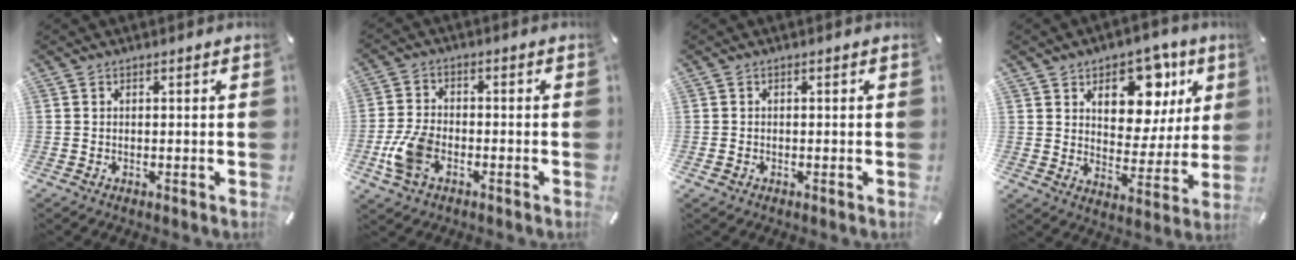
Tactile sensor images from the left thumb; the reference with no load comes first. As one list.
[{"total": 8.1, "force": [-3.0, 5.2, 5.4], "torque": [-0.122, 0.010, -0.055]}, {"total": 0.7, "force": [-0.3, 0.6, 0.3], "torque": [-0.005, 0.003, -0.007]}, {"total": 14.5, "force": [7.6, 9.8, 7.6], "torque": [-0.097, -0.047, 0.133]}]